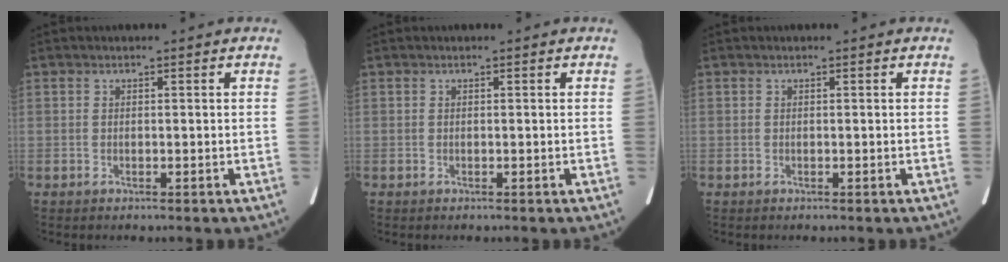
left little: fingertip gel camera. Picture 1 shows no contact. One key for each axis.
{"total": 0.0}
{"total": 0.0}